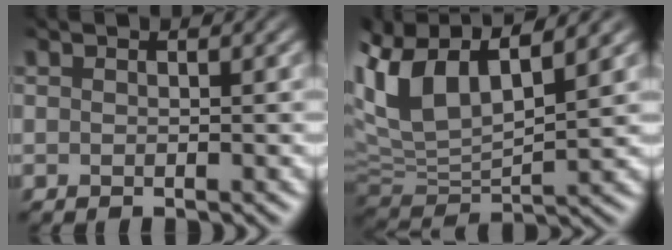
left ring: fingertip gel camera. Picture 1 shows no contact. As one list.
[{"total": 8.0, "force": [3.7, 3.6, 6.1], "torque": [-0.130, 0.012, 0.066]}]